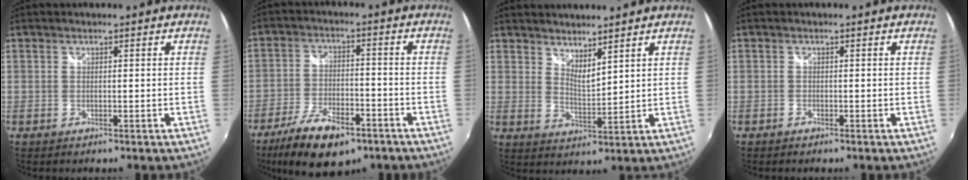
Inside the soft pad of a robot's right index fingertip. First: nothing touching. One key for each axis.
{"total": 14.7, "fx": -9.6, "fy": 6.0, "fz": 9.4, "tx": -0.200, "ty": -0.028, "tz": -0.161}
{"total": 4.9, "fx": 4.3, "fy": 0.9, "fz": 2.2, "tx": -0.032, "ty": -0.007, "tz": 0.073}
{"total": 0.6, "fx": -0.5, "fy": 0.3, "fz": 0.2, "tx": -0.005, "ty": 0.000, "tz": -0.011}